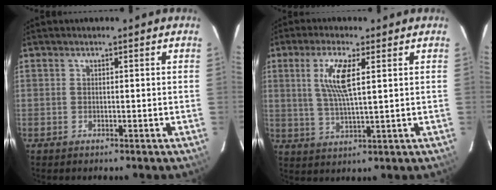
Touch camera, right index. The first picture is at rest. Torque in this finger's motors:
{"motor_torque": [0.82, 0.65, 0.45, 0.12]}